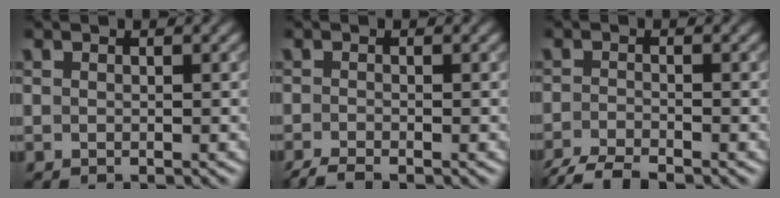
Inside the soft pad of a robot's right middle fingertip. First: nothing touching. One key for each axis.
{"total": 1.9, "fx": -1.6, "fy": 0.2, "fz": 1.0, "tx": -0.017, "ty": -0.007, "tz": -0.035}
{"total": 3.7, "fx": -3.2, "fy": 0.5, "fz": 1.6, "tx": -0.028, "ty": -0.009, "tz": -0.068}